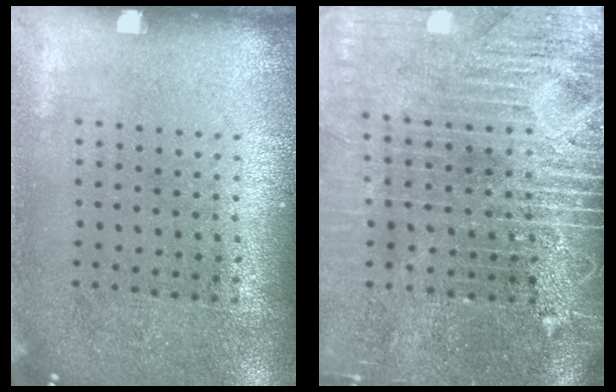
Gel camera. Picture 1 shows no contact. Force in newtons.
{"total": 4.4, "press": 3.7, "slide": 2.3}